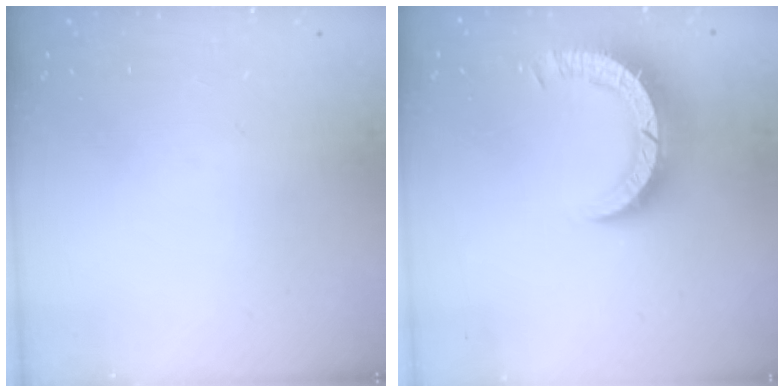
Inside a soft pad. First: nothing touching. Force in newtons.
{"total": 10.3, "press": 10.2, "slide": 1.2}